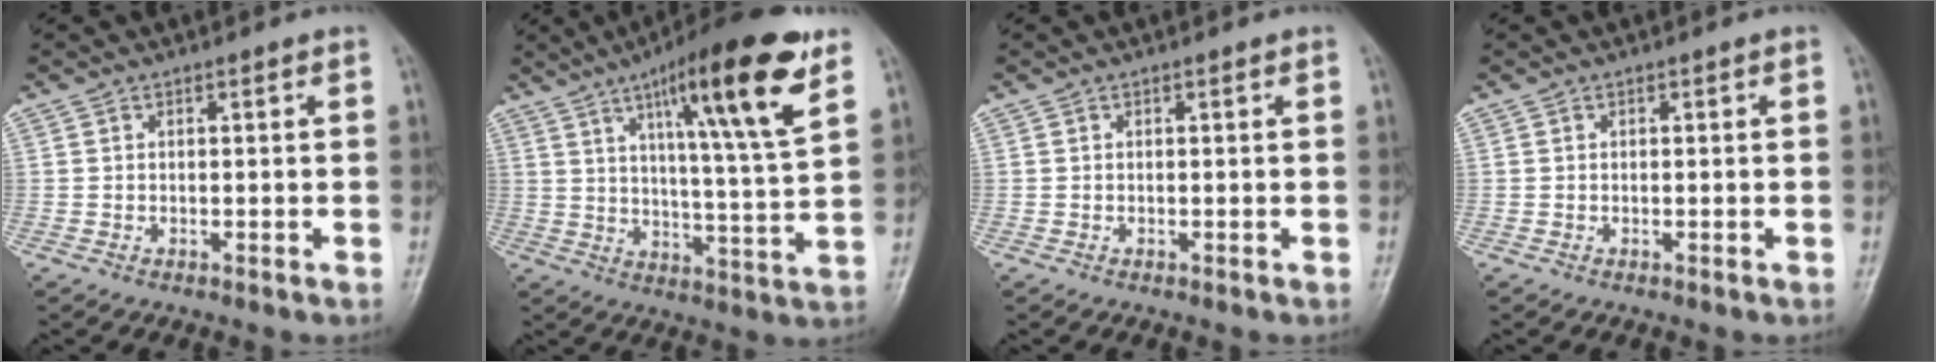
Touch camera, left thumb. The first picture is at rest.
{"total": 19.6, "force": [10.1, 2.8, 16.5], "torque": [-0.239, -0.040, 0.153]}
{"total": 0.0}
{"total": 0.0}